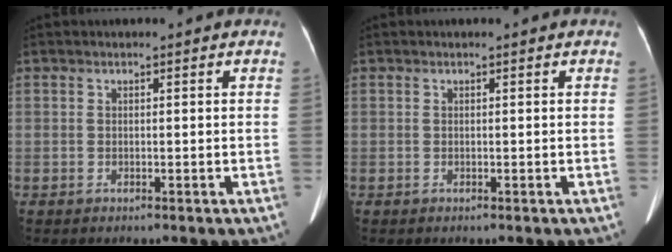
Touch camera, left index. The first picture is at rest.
{"total": 0.0}